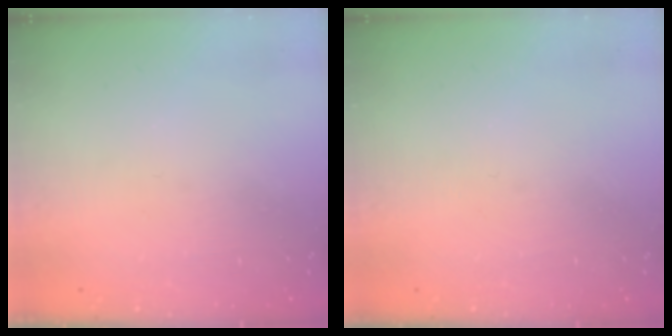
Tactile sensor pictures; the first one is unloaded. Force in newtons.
{"total": 0.0}